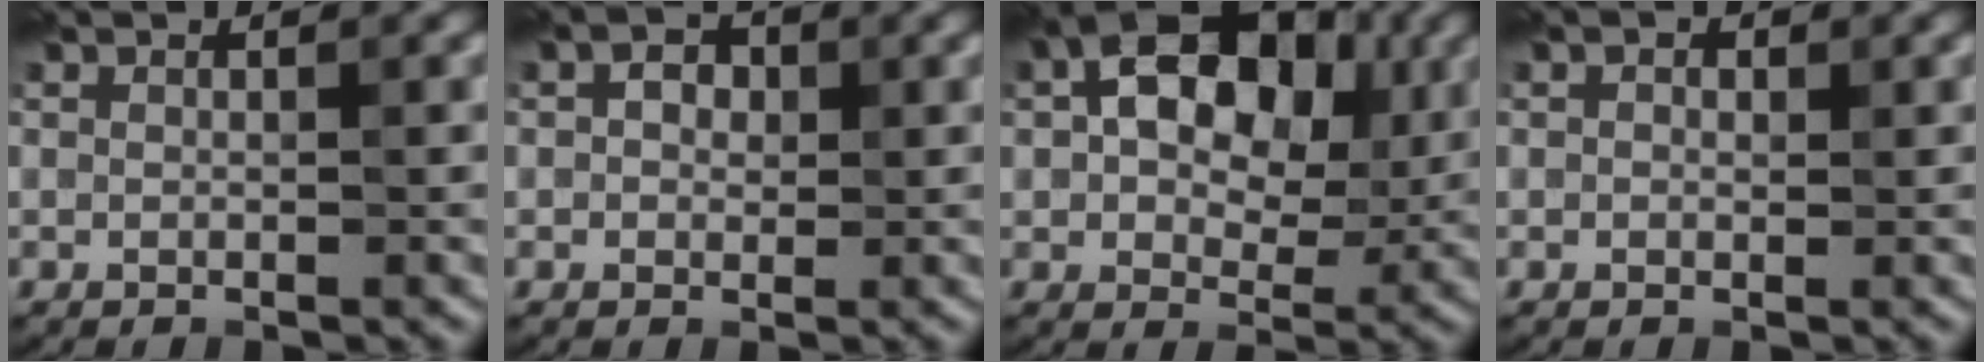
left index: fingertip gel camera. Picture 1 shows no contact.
{"total": 1.9, "force": [0.4, 1.4, 1.2], "torque": [-0.015, 0.002, 0.000]}
{"total": 13.0, "force": [3.4, 8.5, 9.2], "torque": [-0.135, 0.047, 0.038]}
{"total": 1.0, "force": [0.4, 0.7, 0.6], "torque": [-0.006, -0.003, 0.001]}